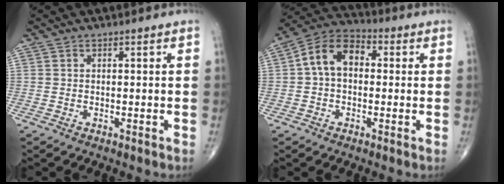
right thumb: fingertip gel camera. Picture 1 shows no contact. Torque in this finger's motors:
{"motor_torque": [0.06, 0.13, 0.81, 0.03, 0.06]}